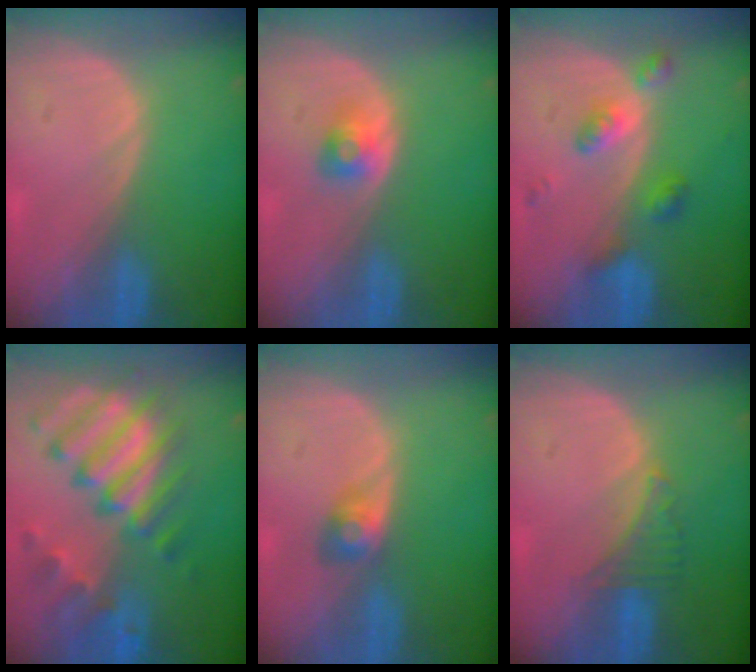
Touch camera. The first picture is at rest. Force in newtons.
{"total": 2.6, "press": 2.4, "slide": 1.0}
{"total": 4.9, "press": 4.9, "slide": 0.2}
{"total": 11.4, "press": 9.8, "slide": 5.8}
{"total": 2.9, "press": 2.6, "slide": 1.1}
{"total": 2.9, "press": 2.9, "slide": 0.6}